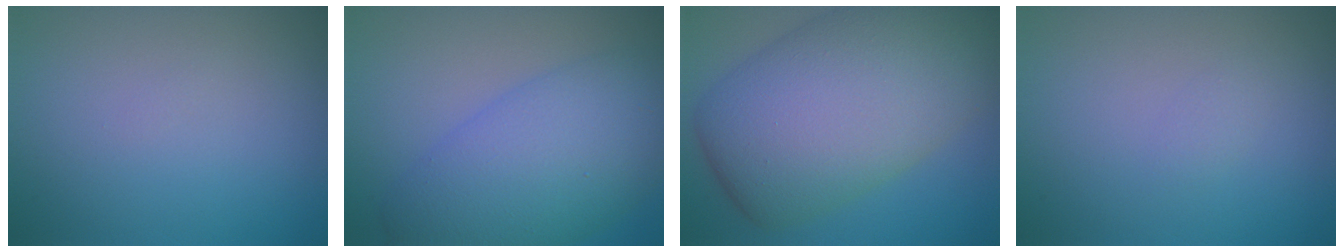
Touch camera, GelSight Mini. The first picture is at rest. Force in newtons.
{"total": 8.7, "press": 8.7, "slide": 0.1}
{"total": 13.9, "press": 13.9, "slide": 0.6}
{"total": 0.7, "press": 0.7, "slide": 0.1}